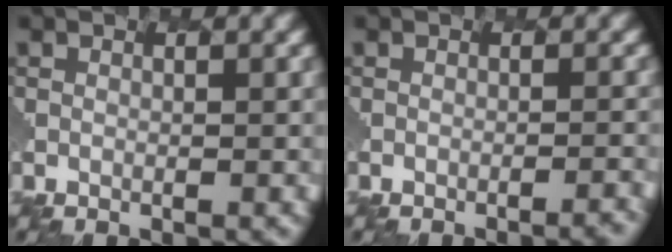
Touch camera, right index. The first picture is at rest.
{"total": 2.2, "force": [-1.6, 0.5, 1.4], "torque": [-0.008, 0.013, -0.018]}